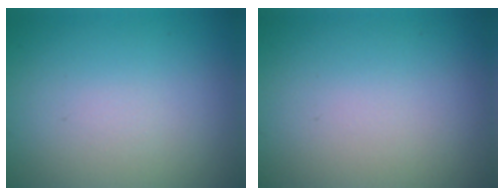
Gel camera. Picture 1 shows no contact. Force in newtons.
{"total": 0.0}